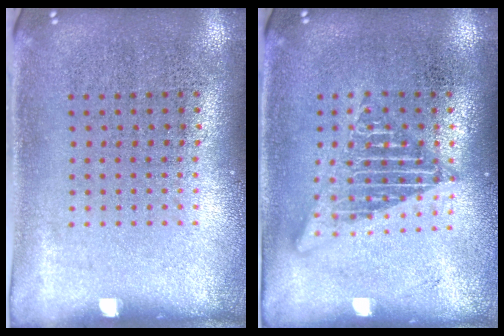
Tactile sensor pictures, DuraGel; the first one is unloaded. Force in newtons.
{"total": 1.7, "press": 1.7, "slide": 0.2}